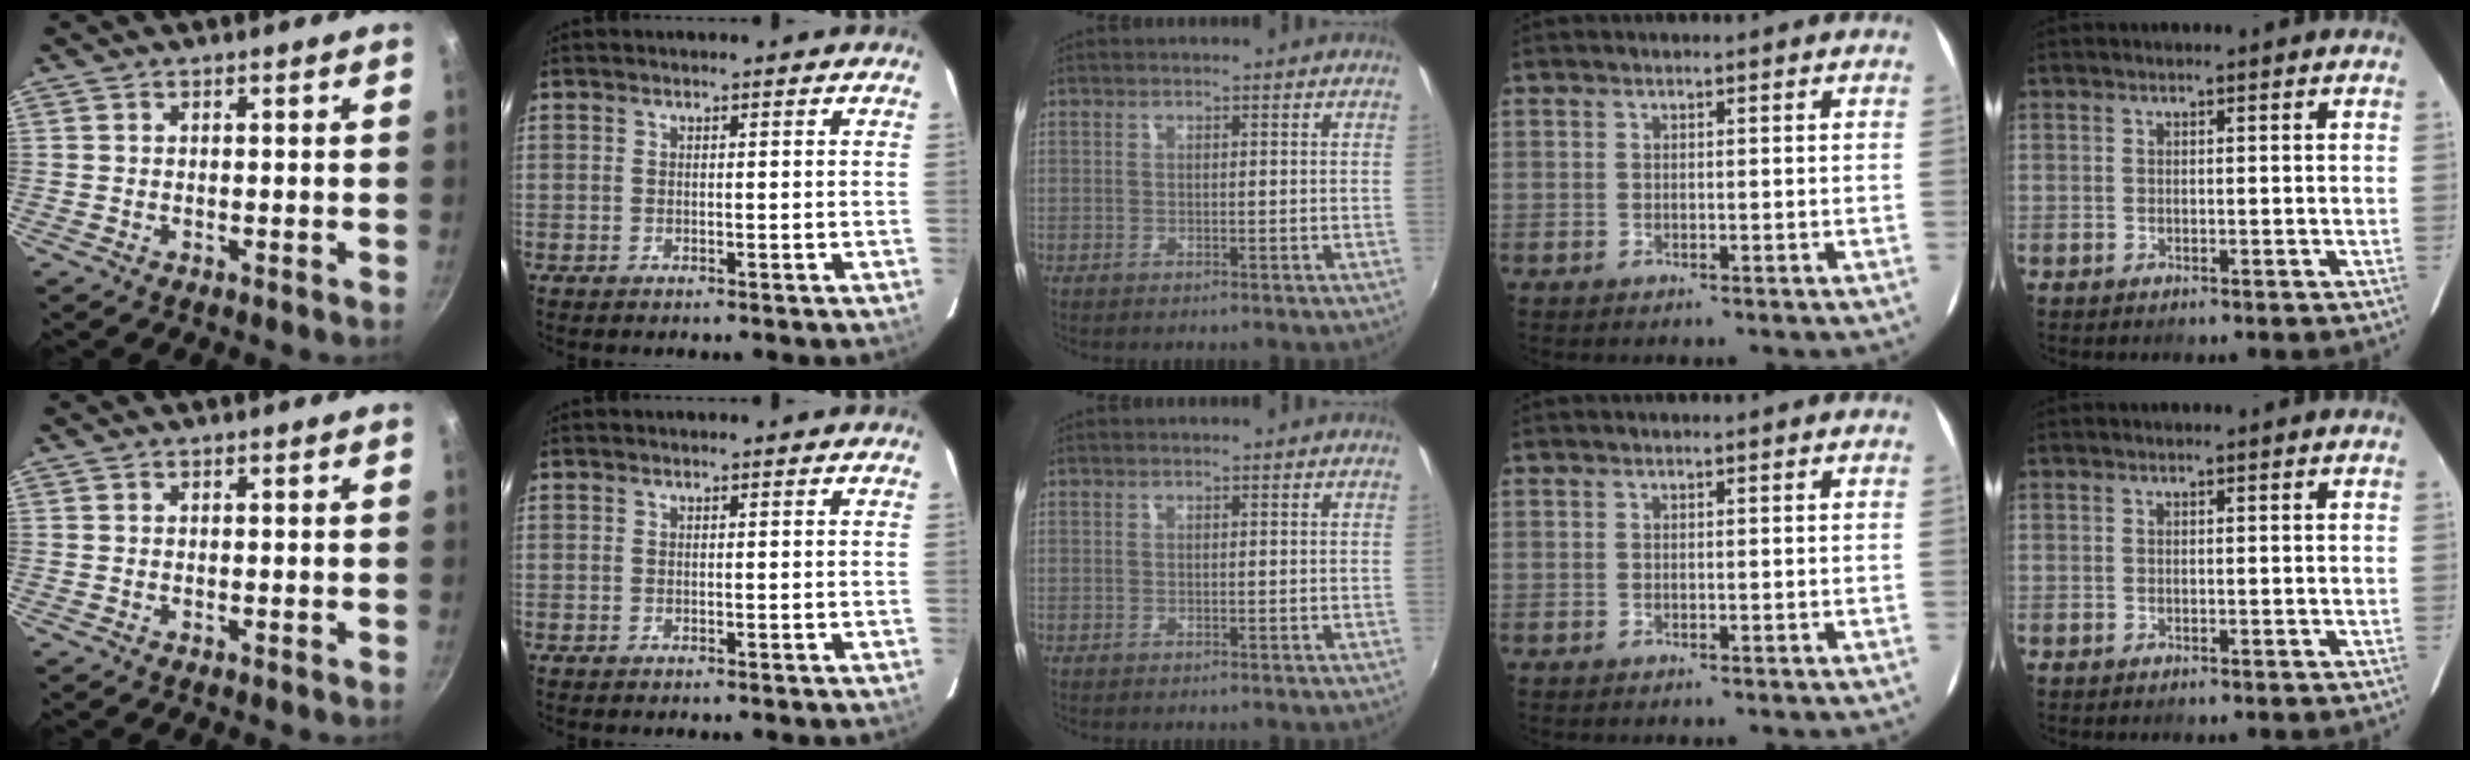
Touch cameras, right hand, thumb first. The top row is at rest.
{}